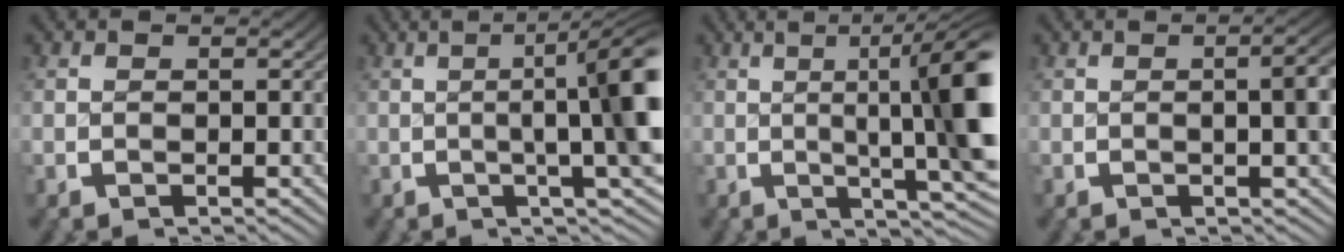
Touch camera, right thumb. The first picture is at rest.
{"total": 11.3, "force": [1.6, 3.8, 10.5], "torque": [-0.116, 0.021, 0.011]}
{"total": 14.0, "force": [2.1, 5.7, 12.7], "torque": [-0.150, 0.006, 0.019]}
{"total": 4.0, "force": [0.1, 1.2, 3.8], "torque": [-0.043, 0.004, 0.000]}